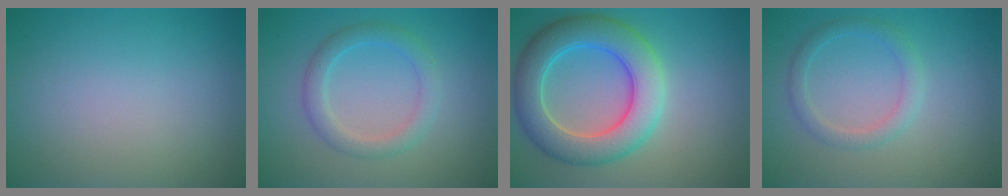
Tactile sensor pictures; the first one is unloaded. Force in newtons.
{"total": 2.7, "press": 2.7, "slide": 0.1}
{"total": 7.5, "press": 7.5, "slide": 0.2}
{"total": 2.0, "press": 2.0, "slide": 0.0}